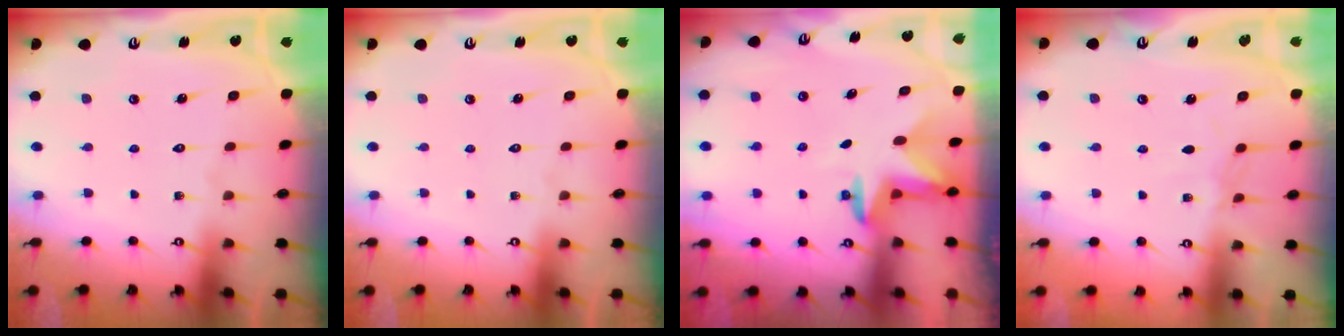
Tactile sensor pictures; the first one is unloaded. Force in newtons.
{"total": 0.0}
{"total": 3.1, "press": 3.0, "slide": 0.8}
{"total": 2.3, "press": 2.3, "slide": 0.5}